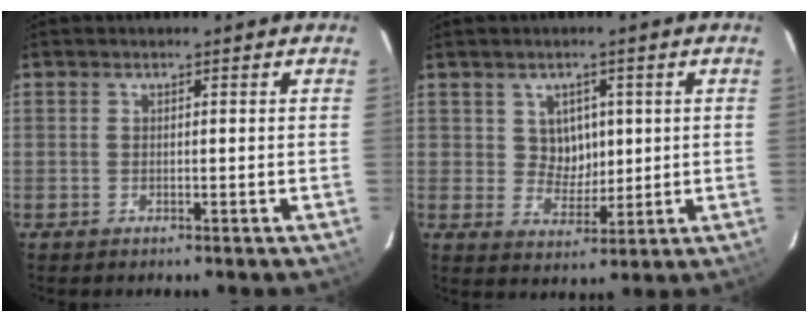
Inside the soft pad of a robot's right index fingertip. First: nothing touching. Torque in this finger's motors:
{"motor_torque": [-0.03, 0.11, -0.03, 0.00]}